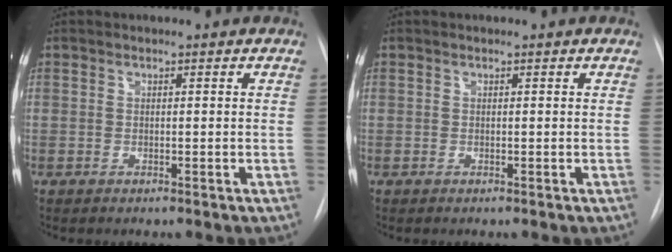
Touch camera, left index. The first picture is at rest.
{"total": 0.0}